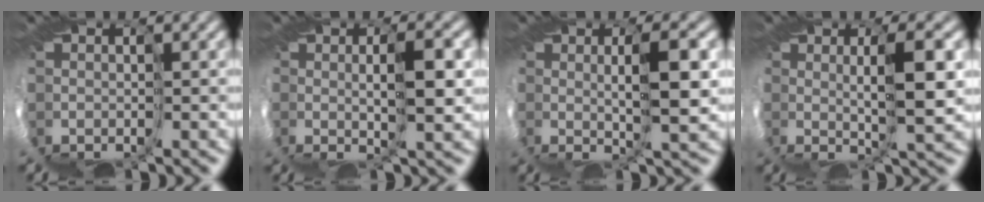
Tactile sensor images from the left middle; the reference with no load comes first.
{"total": 3.8, "force": [1.5, -0.8, 3.4], "torque": [-0.067, -0.005, 0.027]}
{"total": 4.3, "force": [1.7, -1.2, 3.8], "torque": [-0.071, -0.002, 0.025]}
{"total": 4.6, "force": [1.8, -1.3, 4.0], "torque": [-0.070, 0.000, 0.025]}